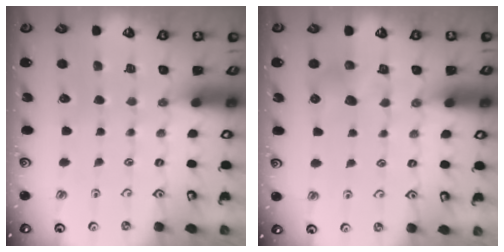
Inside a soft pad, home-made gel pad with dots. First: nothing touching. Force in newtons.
{"total": 5.3, "press": 5.3, "slide": 0.4}